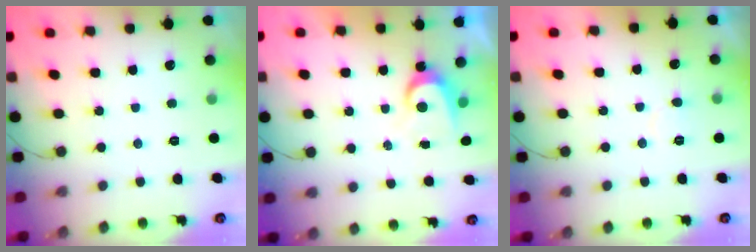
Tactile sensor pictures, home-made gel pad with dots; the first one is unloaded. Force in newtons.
{"total": 5.1, "press": 5.0, "slide": 0.5}
{"total": 5.7, "press": 5.6, "slide": 0.4}